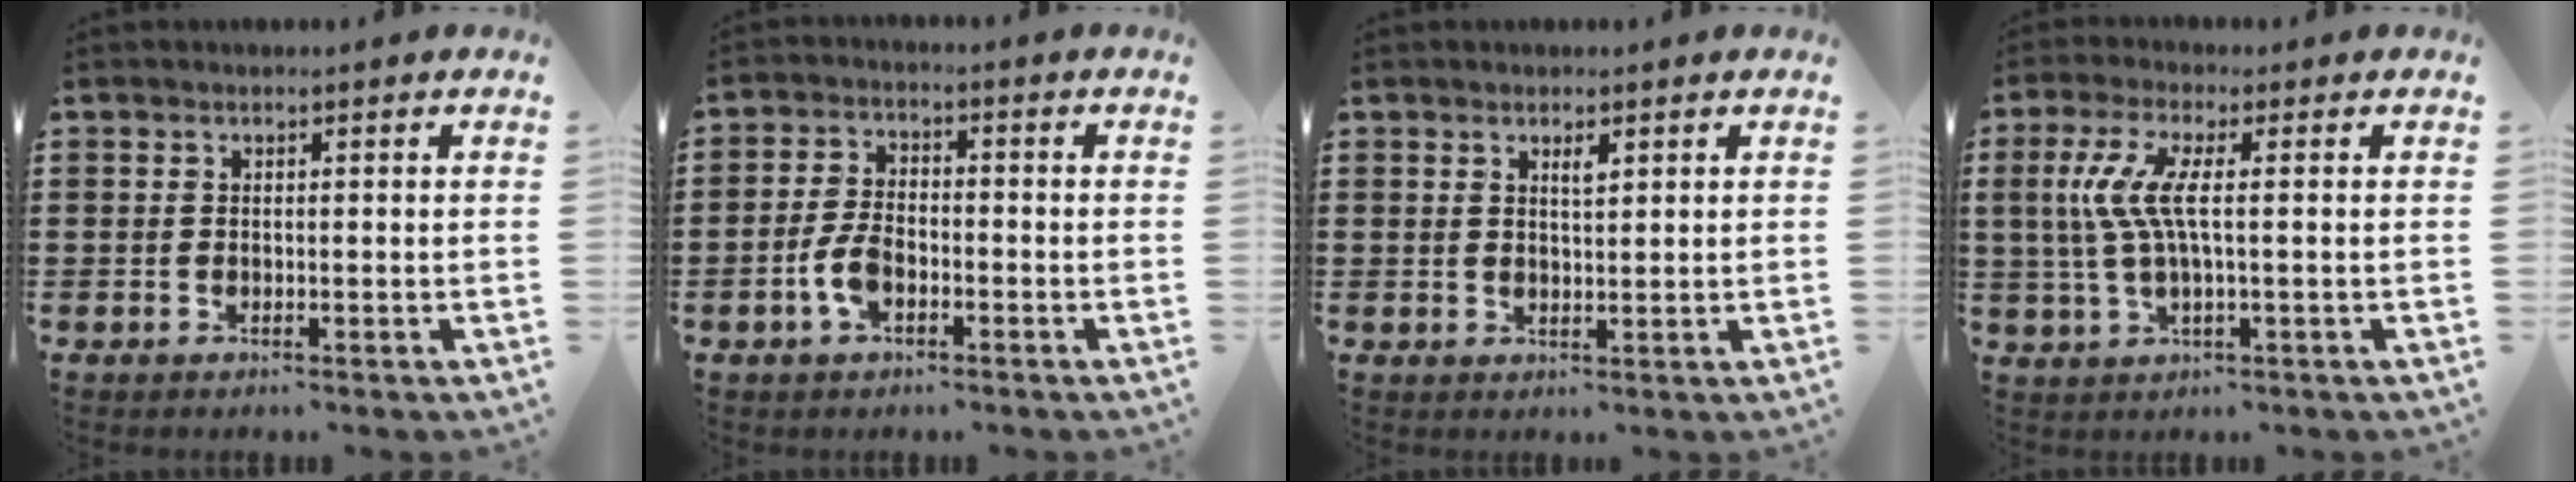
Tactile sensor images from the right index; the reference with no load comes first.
{"total": 4.9, "force": [-1.7, 2.6, 3.8], "torque": [-0.092, -0.003, -0.037]}
{"total": 1.6, "force": [1.0, 0.5, 1.2], "torque": [-0.016, -0.001, 0.016]}
{"total": 6.9, "force": [0.4, 1.3, 6.8], "torque": [-0.162, -0.014, -0.007]}